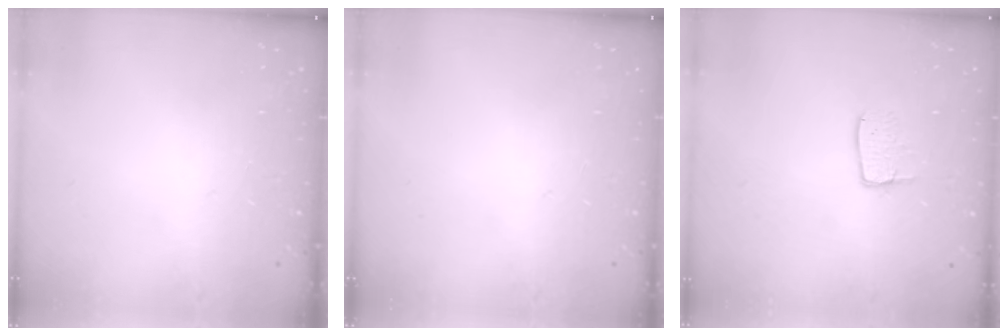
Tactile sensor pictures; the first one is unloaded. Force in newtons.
{"total": 0.0}
{"total": 4.2, "press": 4.2, "slide": 0.3}